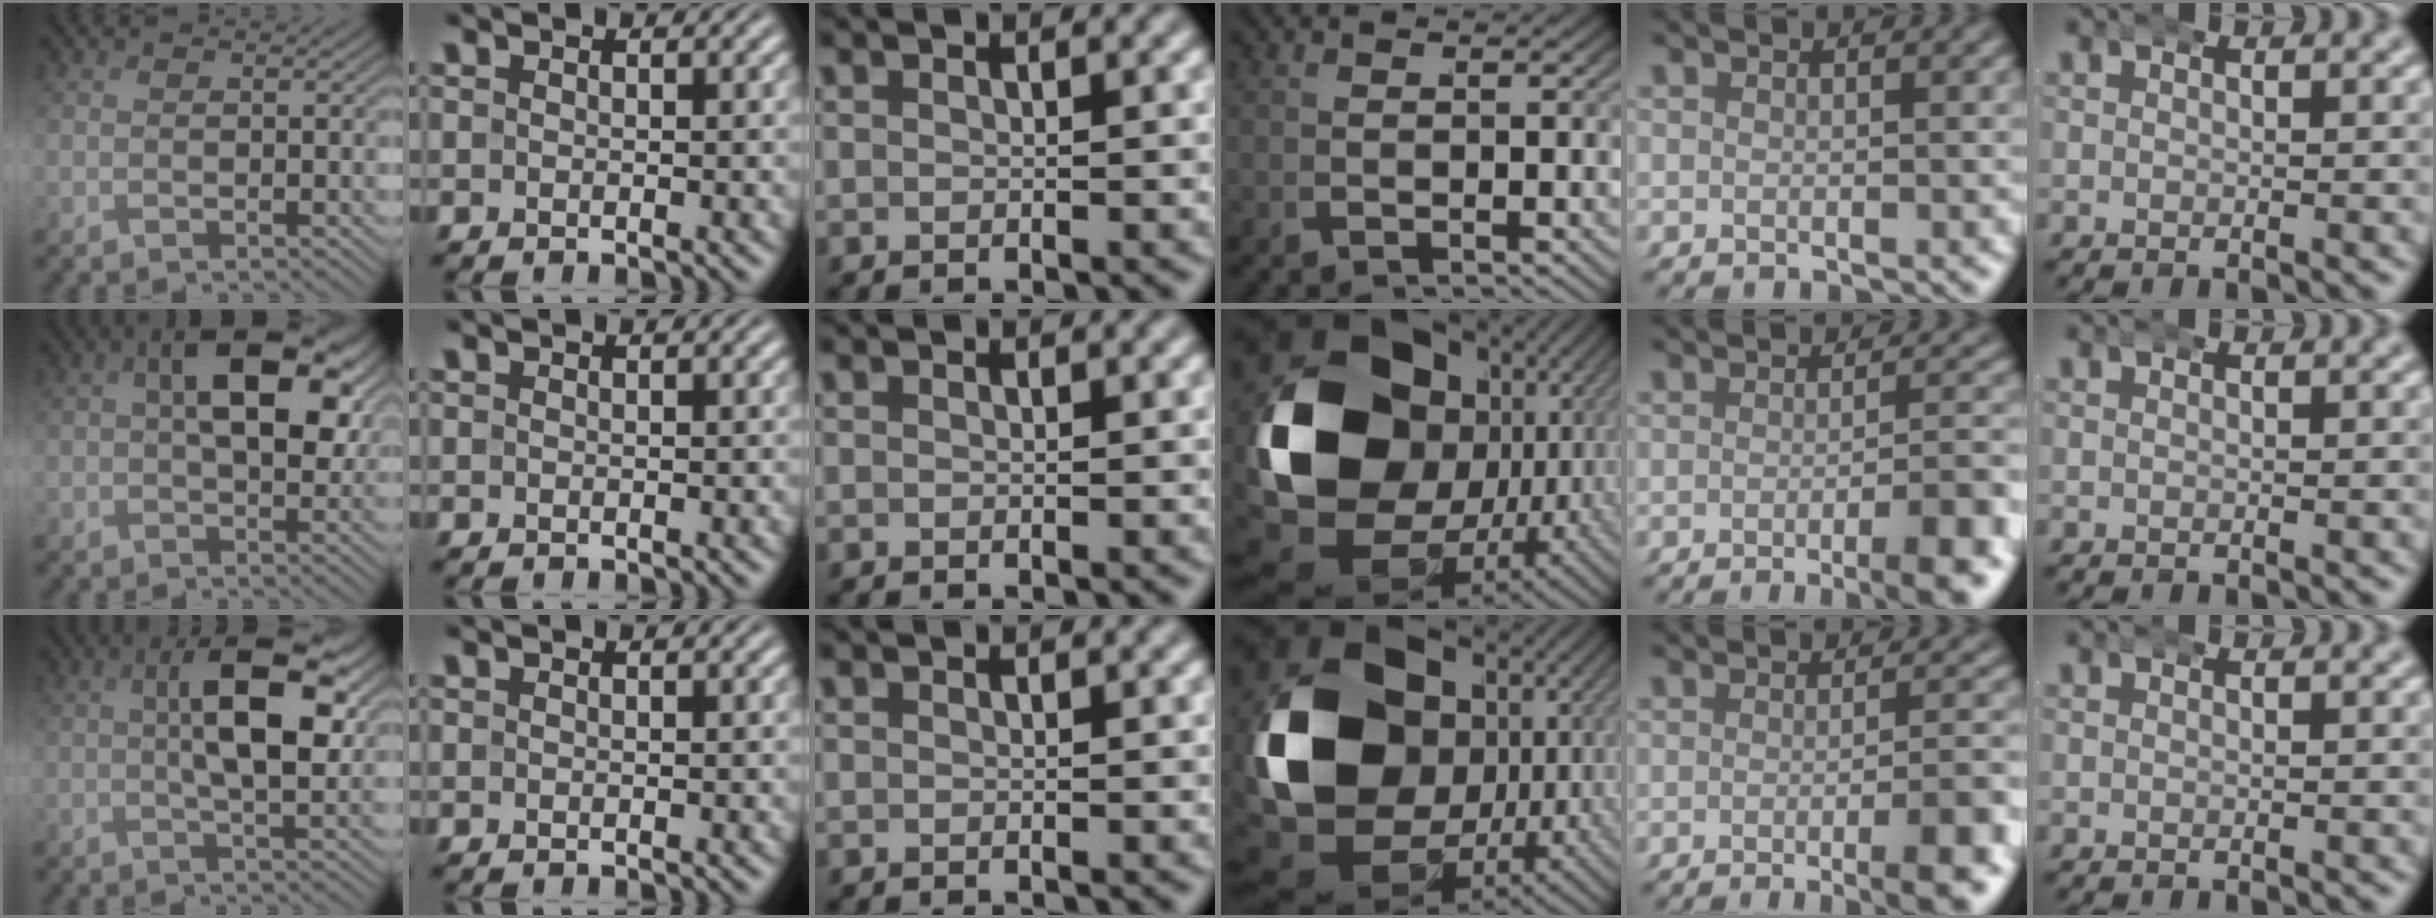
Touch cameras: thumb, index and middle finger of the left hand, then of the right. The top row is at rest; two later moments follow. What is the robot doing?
{"motion": "wrap", "object": "bandana"}